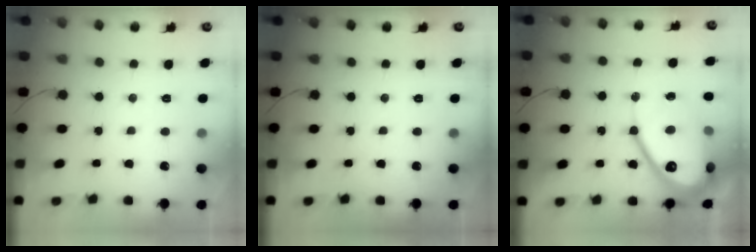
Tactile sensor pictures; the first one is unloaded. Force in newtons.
{"total": 0.0}
{"total": 19.5, "press": 19.5, "slide": 1.7}